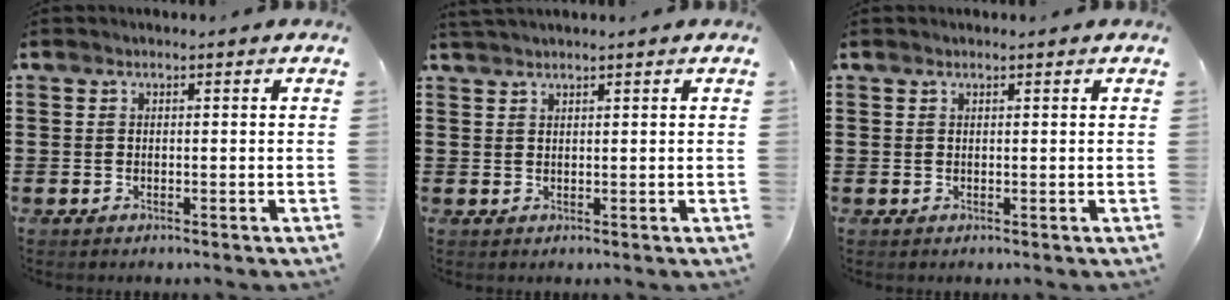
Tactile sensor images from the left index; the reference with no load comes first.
{"total": 1.5, "force": [1.4, -0.1, 0.6], "torque": [-0.014, 0.000, 0.027]}
{"total": 0.5, "force": [0.4, 0.0, 0.3], "torque": [-0.008, -0.001, 0.009]}